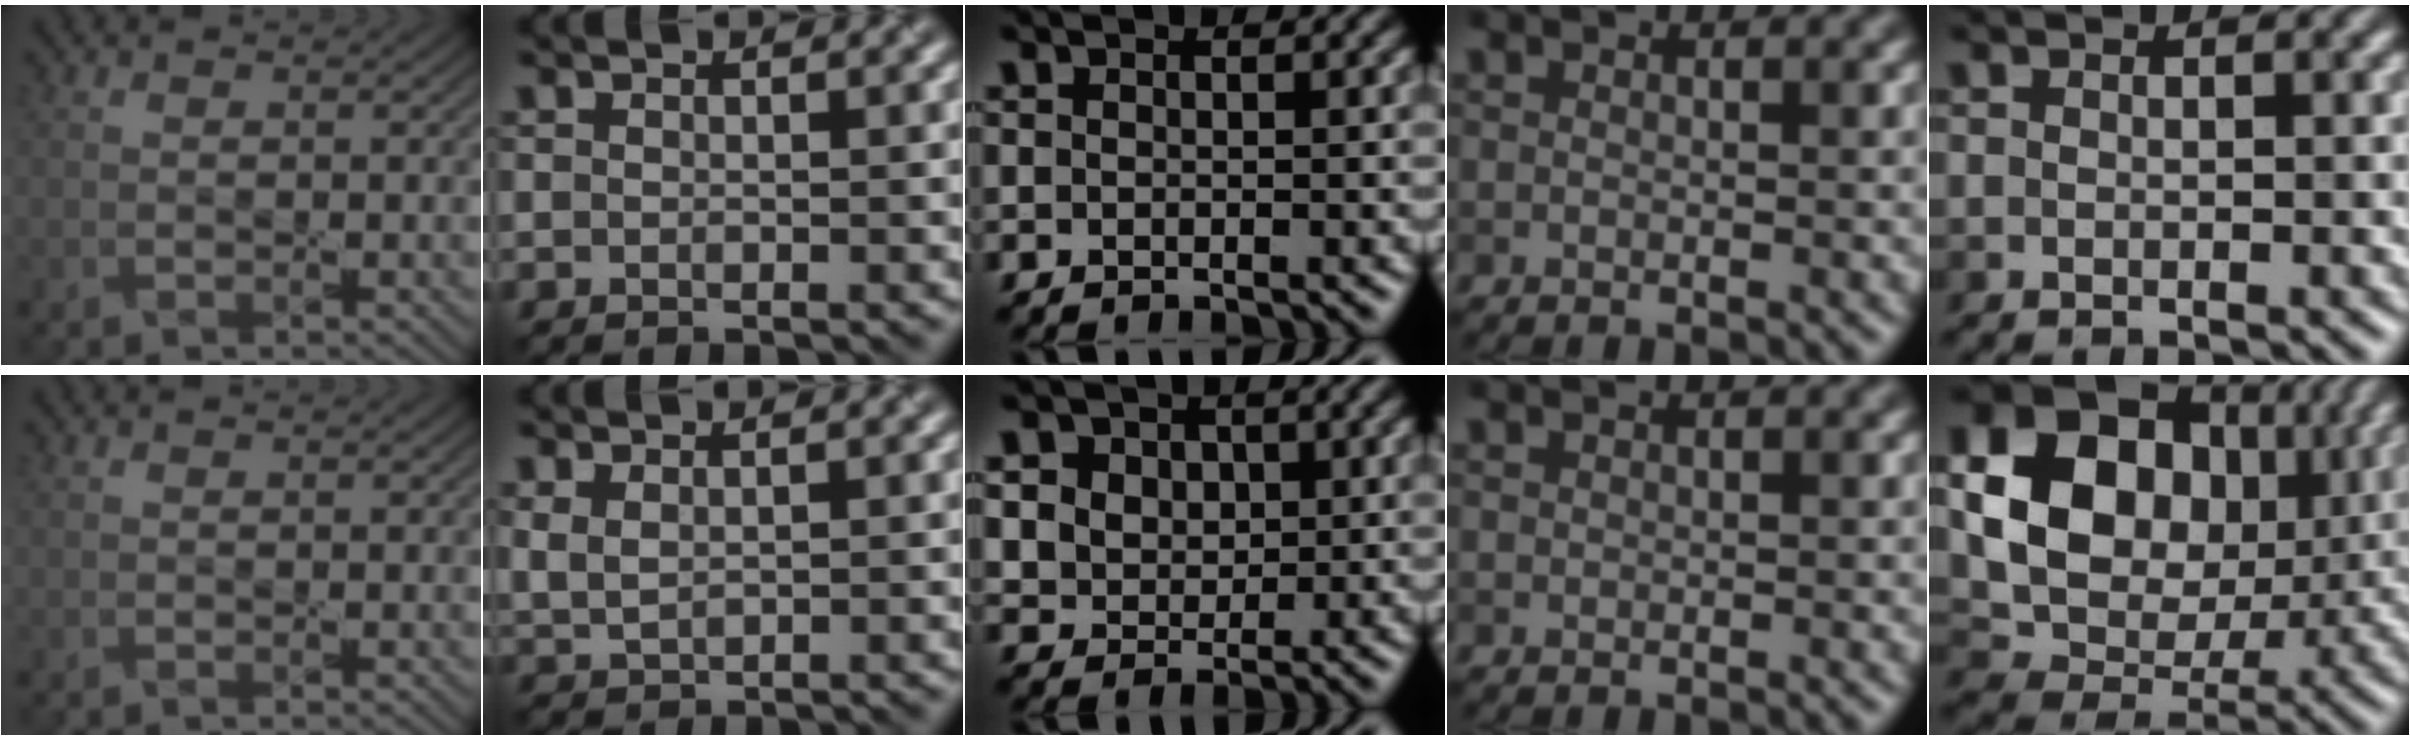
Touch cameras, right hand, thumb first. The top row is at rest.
{"index": {"total": 1.7, "force": [0.9, 1.0, 1.1], "torque": [-0.034, 0.001, 0.023]}, "middle": {"total": 5.9, "force": [2.5, 4.7, 2.5], "torque": [-0.056, 0.018, 0.035]}, "little": {"total": 16.0, "force": [3.4, 12.7, 9.1], "torque": [-0.183, 0.020, 0.076]}}